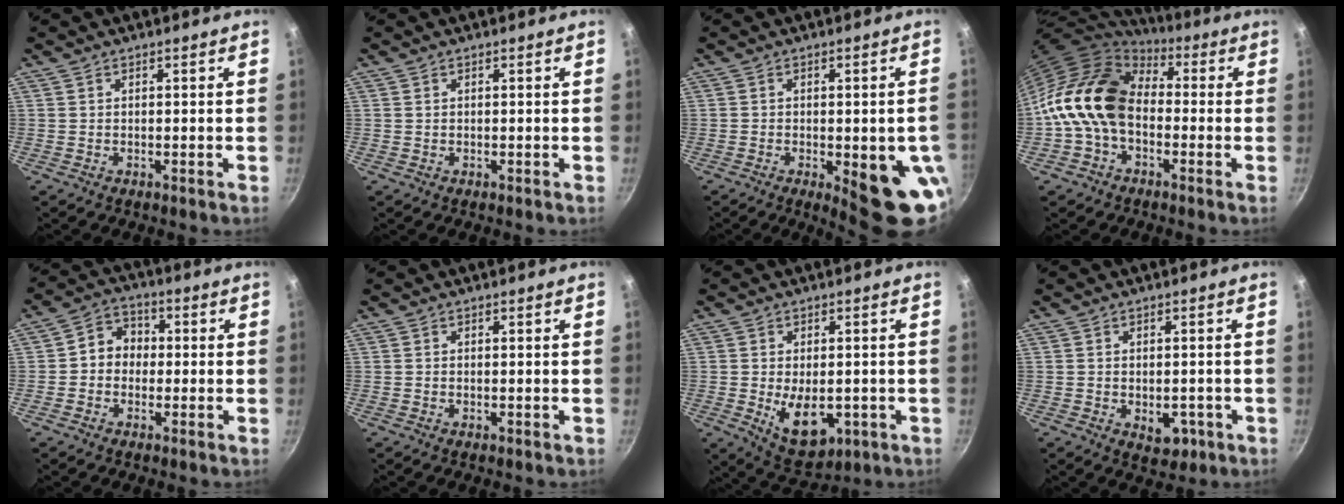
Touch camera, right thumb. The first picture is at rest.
{"total": 0.0}
{"total": 13.3, "force": [-3.5, 4.4, 12.0], "torque": [-0.114, 0.000, -0.035]}
{"total": 15.9, "force": [-0.9, 11.3, 11.1], "torque": [-0.174, 0.039, -0.034]}
{"total": 6.2, "force": [-0.3, 5.4, 3.1], "torque": [-0.018, 0.017, -0.020]}
{"total": 0.0}
{"total": 9.7, "force": [-1.8, 5.8, 7.6], "torque": [-0.096, -0.010, -0.006]}
{"total": 4.8, "force": [-1.5, 3.2, 3.4], "torque": [-0.025, 0.005, -0.013]}